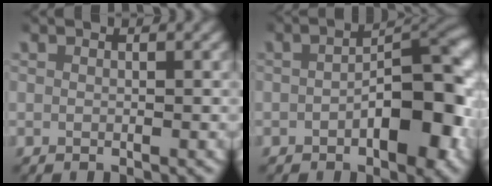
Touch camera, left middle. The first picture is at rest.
{"total": 7.7, "force": [-1.6, 3.3, 6.7], "torque": [-0.085, 0.008, -0.022]}